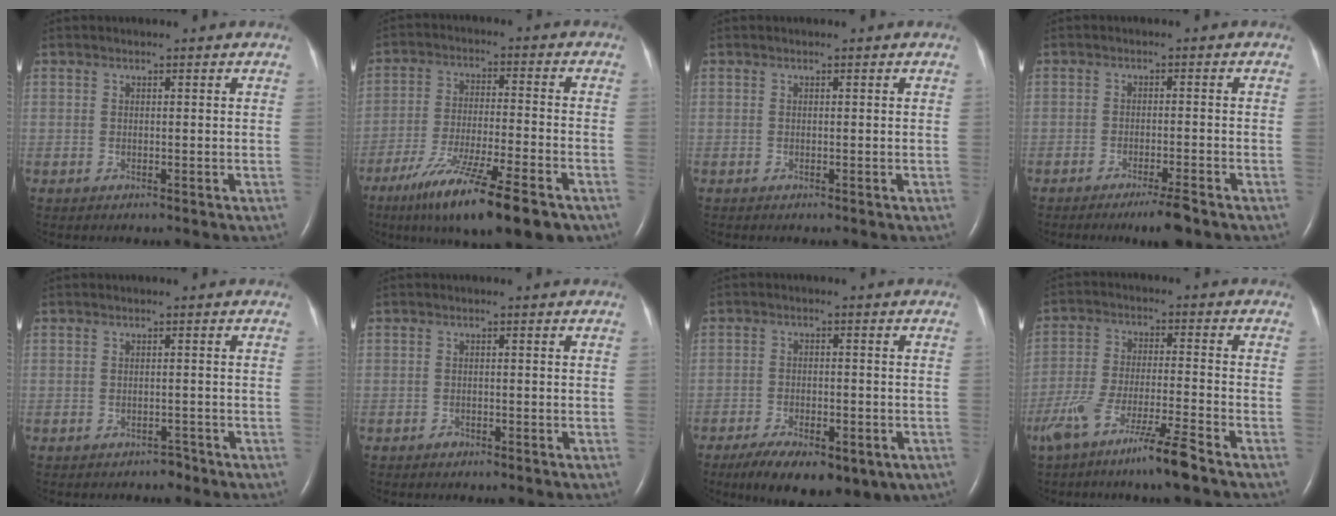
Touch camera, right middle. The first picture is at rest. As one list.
[{"total": 16.8, "force": [-11.0, 2.1, 12.5], "torque": [-0.189, -0.039, -0.183]}, {"total": 0.0}, {"total": 4.2, "force": [-3.1, 0.0, 2.8], "torque": [-0.045, -0.008, -0.051]}, {"total": 1.1, "force": [-0.9, 0.6, 0.1], "torque": [-0.002, 0.001, -0.014]}, {"total": 0.8, "force": [-0.6, 0.5, 0.1], "torque": [-0.003, 0.001, -0.011]}, {"total": 13.6, "force": [-8.3, 5.8, 9.1], "torque": [-0.140, -0.009, -0.118]}, {"total": 9.9, "force": [-7.0, -0.3, 7.0], "torque": [-0.142, -0.024, -0.134]}]